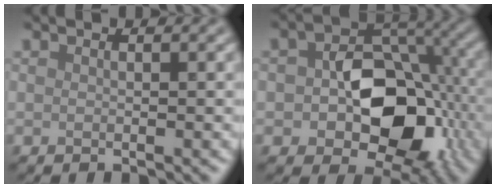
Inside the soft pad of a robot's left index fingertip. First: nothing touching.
{"total": 9.8, "force": [-1.6, 6.6, 7.1], "torque": [-0.100, 0.001, -0.027]}